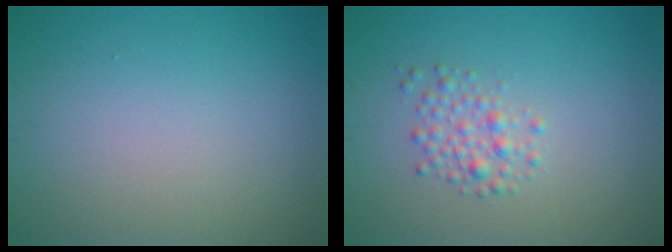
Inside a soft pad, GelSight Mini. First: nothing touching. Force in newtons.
{"total": 2.1, "press": 2.1, "slide": 0.1}